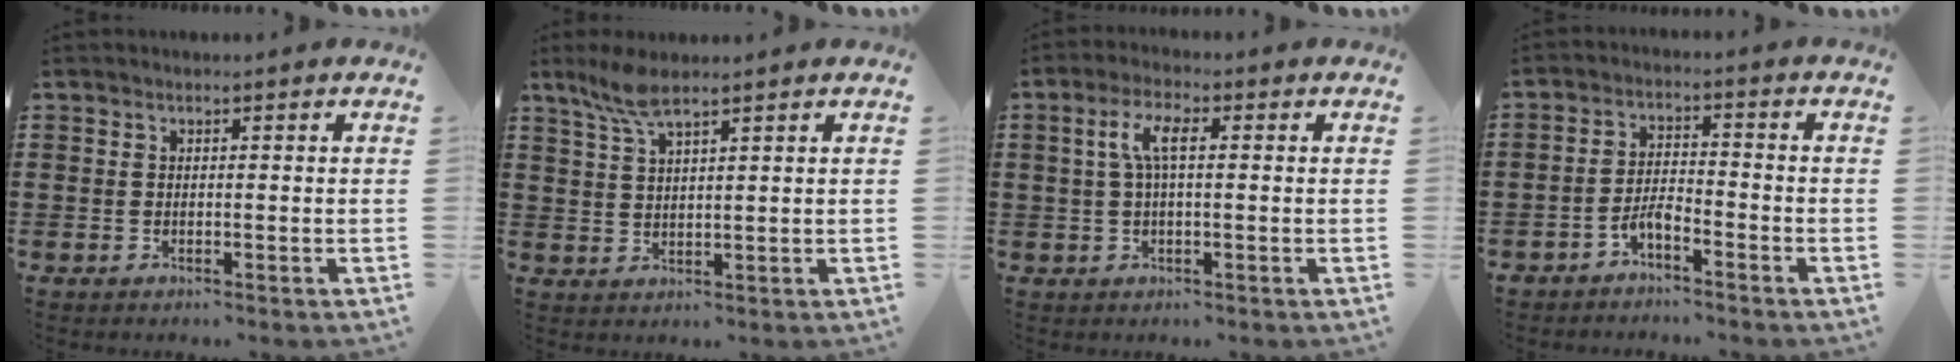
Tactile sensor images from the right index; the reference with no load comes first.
{"total": 4.8, "force": [3.5, 0.9, 3.1], "torque": [-0.070, 0.003, 0.063]}
{"total": 4.9, "force": [0.5, 1.6, 4.6], "torque": [-0.103, 0.004, 0.000]}
{"total": 3.5, "force": [-2.8, 0.7, 1.9], "torque": [-0.051, 0.004, -0.059]}